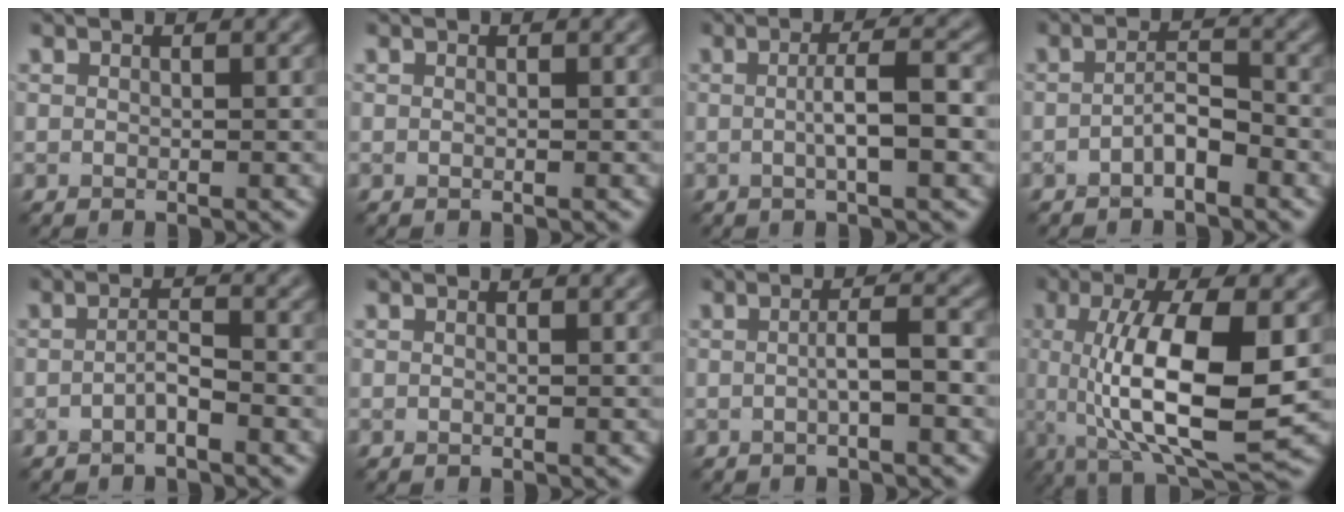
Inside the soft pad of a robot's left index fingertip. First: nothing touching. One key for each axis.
{"total": 0.0}
{"total": 4.0, "fx": -0.1, "fy": 0.7, "fz": 3.9, "tx": -0.063, "ty": 0.006, "tz": -0.001}
{"total": 2.0, "fx": -1.3, "fy": 0.5, "fz": 1.5, "tx": -0.030, "ty": 0.009, "tz": -0.025}
{"total": 1.5, "fx": -0.8, "fy": 0.2, "fz": 1.2, "tx": -0.024, "ty": 0.006, "tz": -0.017}
{"total": 0.0}
{"total": 2.6, "fx": -0.3, "fy": 0.4, "fz": 2.5, "tx": -0.042, "ty": 0.006, "tz": -0.008}
{"total": 10.8, "fx": -0.2, "fy": 3.4, "fz": 10.3, "tx": -0.173, "ty": -0.005, "tz": 0.000}